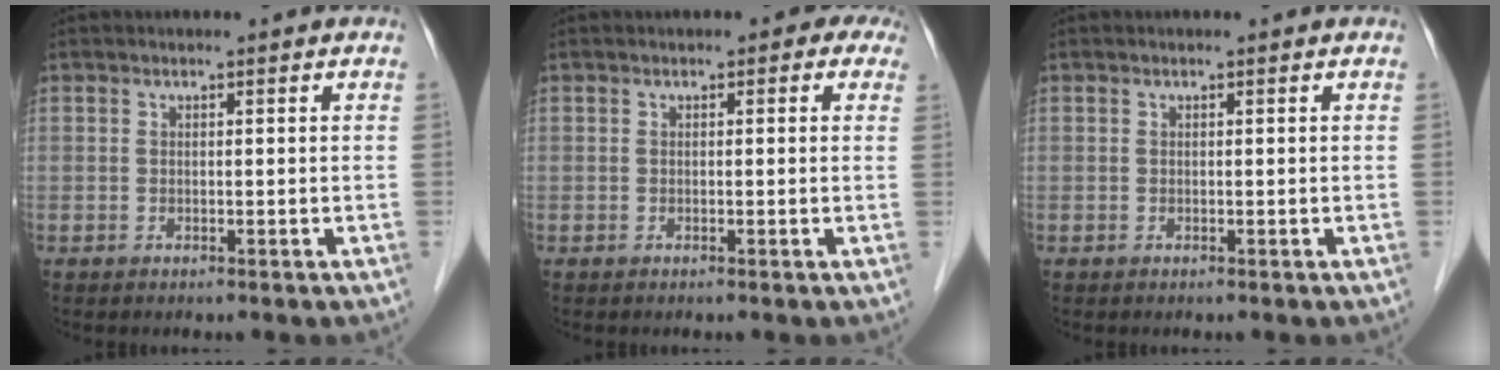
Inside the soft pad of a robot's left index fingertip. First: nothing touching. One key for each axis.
{"total": 2.1, "fx": 0.9, "fy": 1.4, "fz": 1.3, "tx": 0.000, "ty": 0.010, "tz": 0.001}
{"total": 0.0}